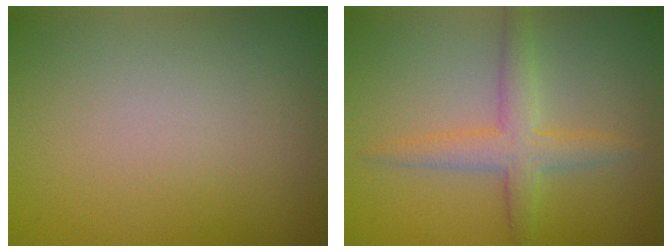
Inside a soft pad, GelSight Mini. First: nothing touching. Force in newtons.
{"total": 3.4, "press": 3.4, "slide": 0.1}